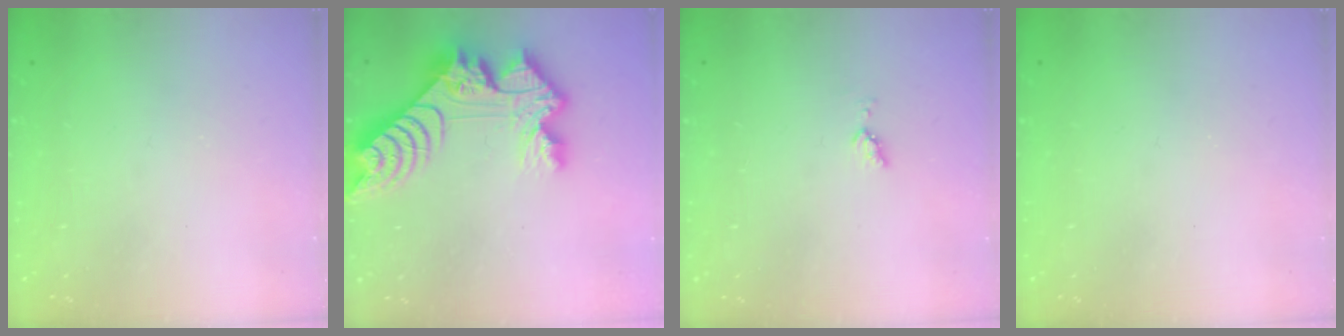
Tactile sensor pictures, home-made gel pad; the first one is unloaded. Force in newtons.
{"total": 14.9, "press": 14.8, "slide": 1.5}
{"total": 3.3, "press": 3.2, "slide": 0.7}
{"total": 0.0}